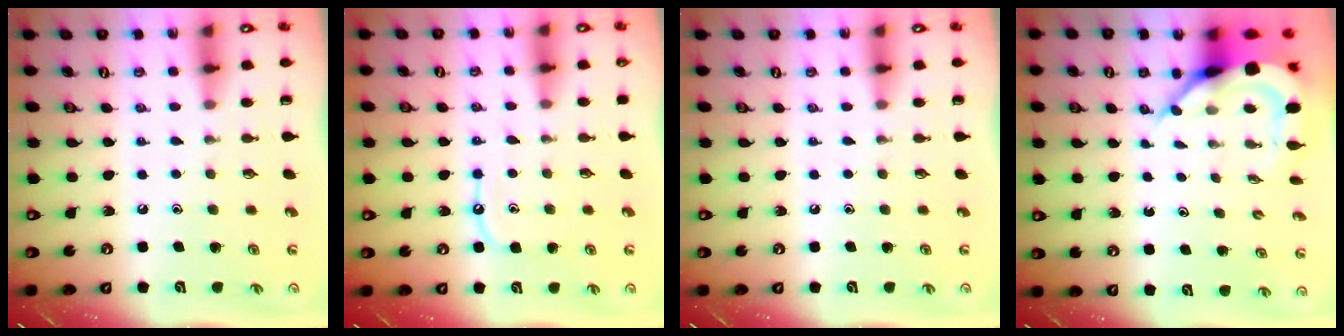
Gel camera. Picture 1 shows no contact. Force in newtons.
{"total": 7.5, "press": 7.5, "slide": 0.7}
{"total": 0.0}
{"total": 8.3, "press": 8.2, "slide": 1.0}